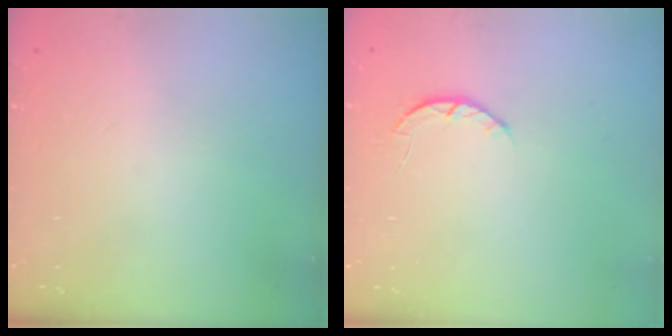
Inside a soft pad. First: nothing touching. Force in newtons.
{"total": 2.6, "press": 2.5, "slide": 0.4}